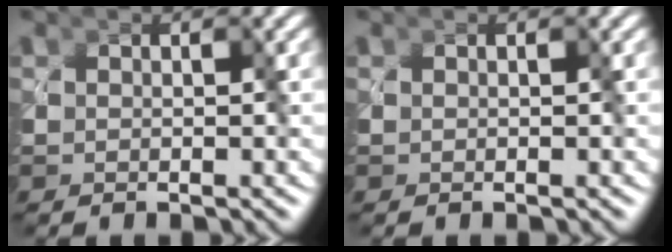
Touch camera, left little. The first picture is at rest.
{"total": 0.0}